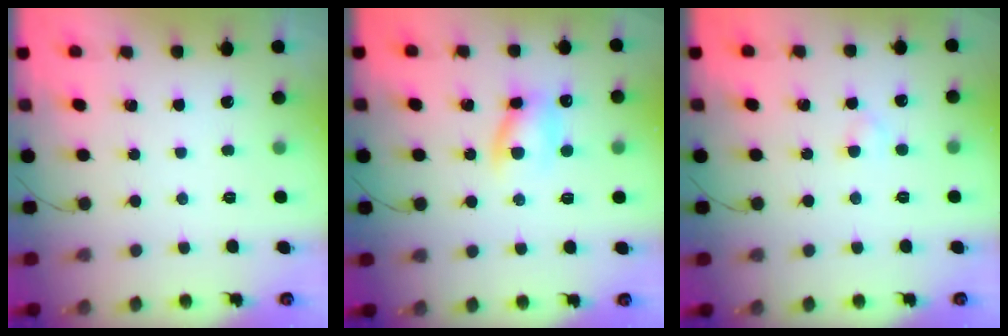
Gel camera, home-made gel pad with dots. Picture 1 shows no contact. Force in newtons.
{"total": 8.2, "press": 8.0, "slide": 1.8}
{"total": 2.4, "press": 2.2, "slide": 1.0}